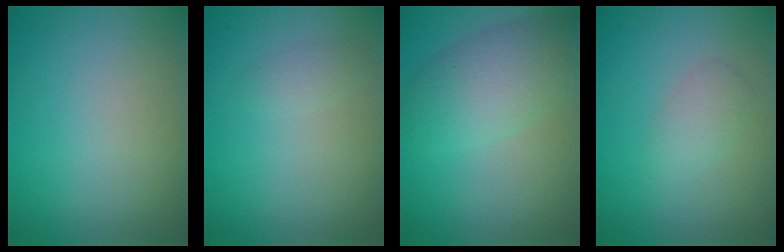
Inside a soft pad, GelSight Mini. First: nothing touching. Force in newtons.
{"total": 0.9, "press": 0.9, "slide": 0.0}
{"total": 5.1, "press": 5.1, "slide": 0.1}
{"total": 1.7, "press": 1.7, "slide": 0.1}